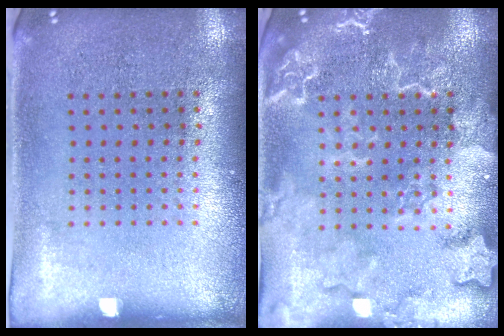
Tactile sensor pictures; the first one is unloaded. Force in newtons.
{"total": 2.6, "press": 2.6, "slide": 0.3}